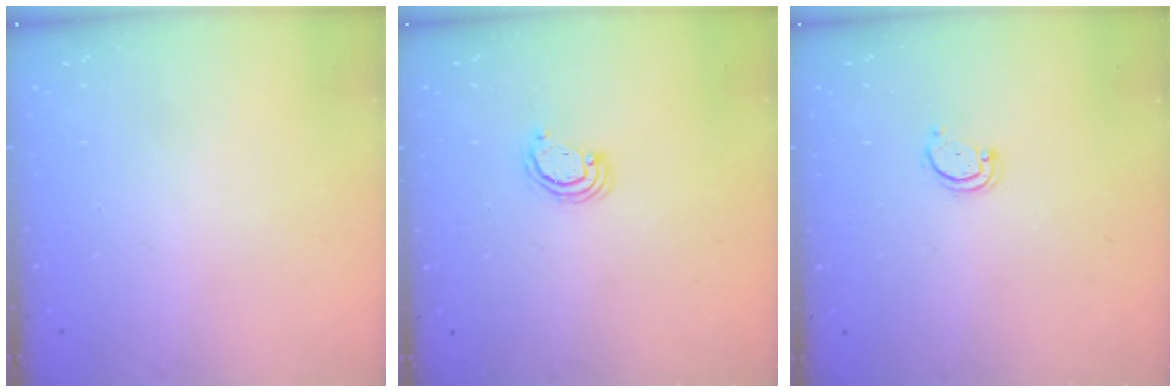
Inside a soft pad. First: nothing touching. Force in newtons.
{"total": 2.6, "press": 2.5, "slide": 0.3}
{"total": 1.9, "press": 1.9, "slide": 0.2}